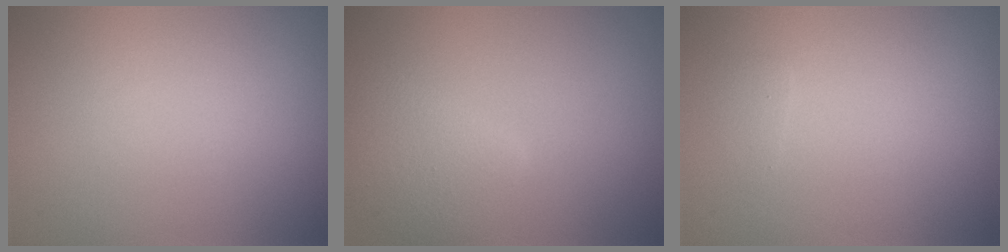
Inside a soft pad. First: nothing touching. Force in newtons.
{"total": 3.4, "press": 3.4, "slide": 0.1}
{"total": 0.5, "press": 0.5, "slide": 0.0}